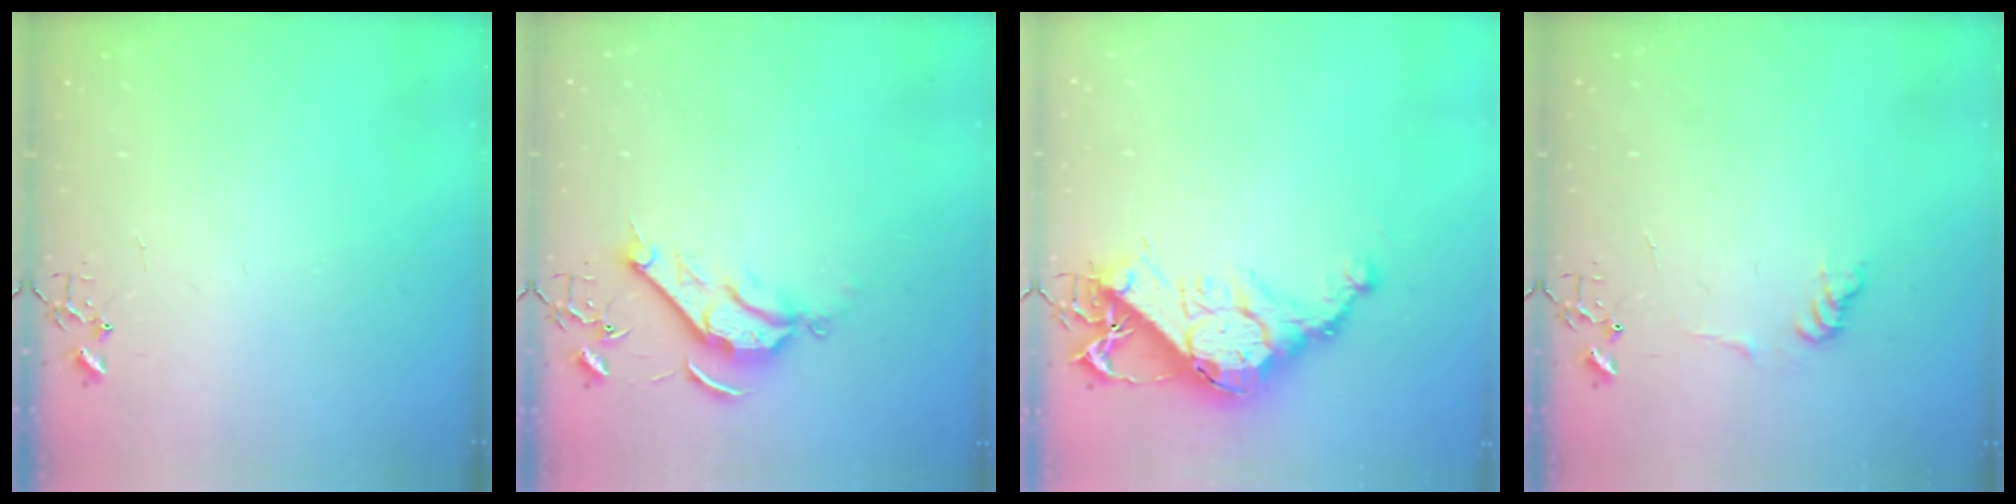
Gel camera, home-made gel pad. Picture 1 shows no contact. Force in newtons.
{"total": 9.1, "press": 9.1, "slide": 0.1}
{"total": 15.7, "press": 15.7, "slide": 1.1}
{"total": 7.3, "press": 7.3, "slide": 0.3}